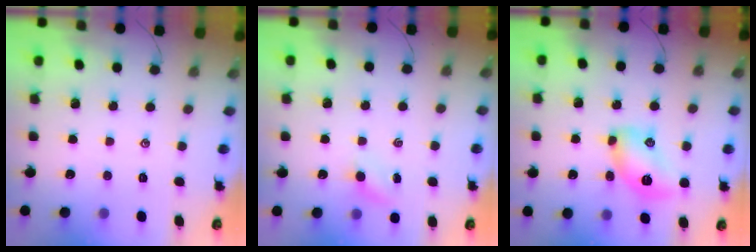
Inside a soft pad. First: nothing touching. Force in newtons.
{"total": 3.9, "press": 3.7, "slide": 1.4}
{"total": 10.1, "press": 10.0, "slide": 0.9}